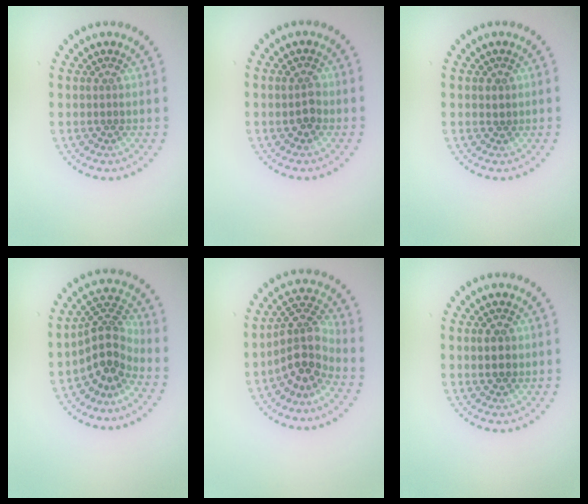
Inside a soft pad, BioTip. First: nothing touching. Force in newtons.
{"total": 1.7, "press": 1.7, "slide": 0.1}
{"total": 0.6, "press": 0.3, "slide": 0.5}
{"total": 3.7, "press": 2.6, "slide": 2.6}
{"total": 4.1, "press": 3.2, "slide": 2.6}
{"total": 2.0, "press": 1.9, "slide": 0.4}